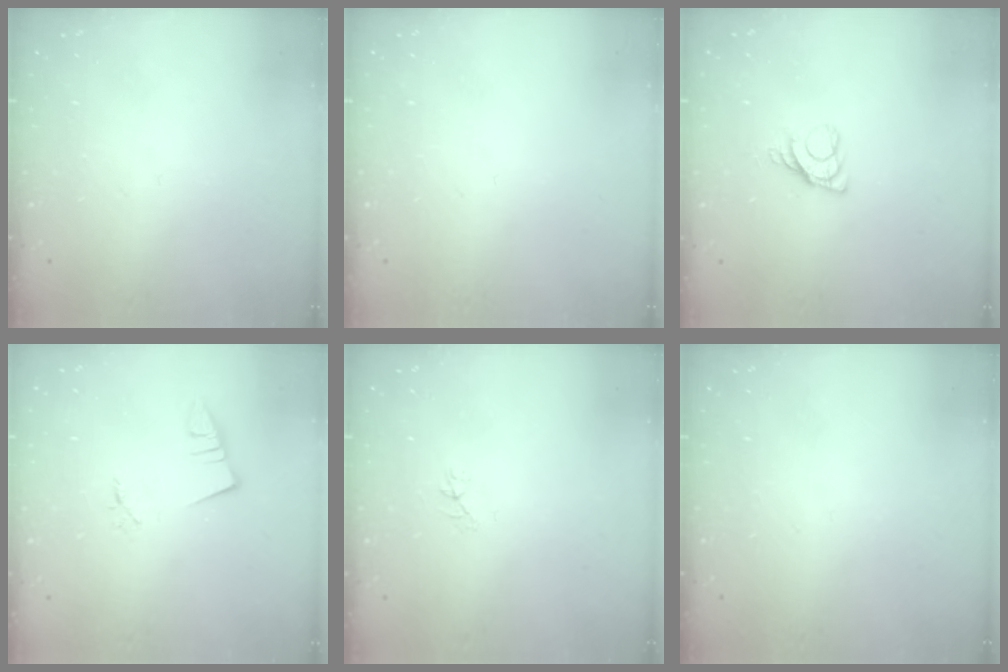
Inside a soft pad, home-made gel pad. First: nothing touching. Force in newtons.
{"total": 0.0}
{"total": 5.7, "press": 5.7, "slide": 0.7}
{"total": 1.4, "press": 1.4, "slide": 0.1}
{"total": 4.6, "press": 4.6, "slide": 0.5}
{"total": 0.0}